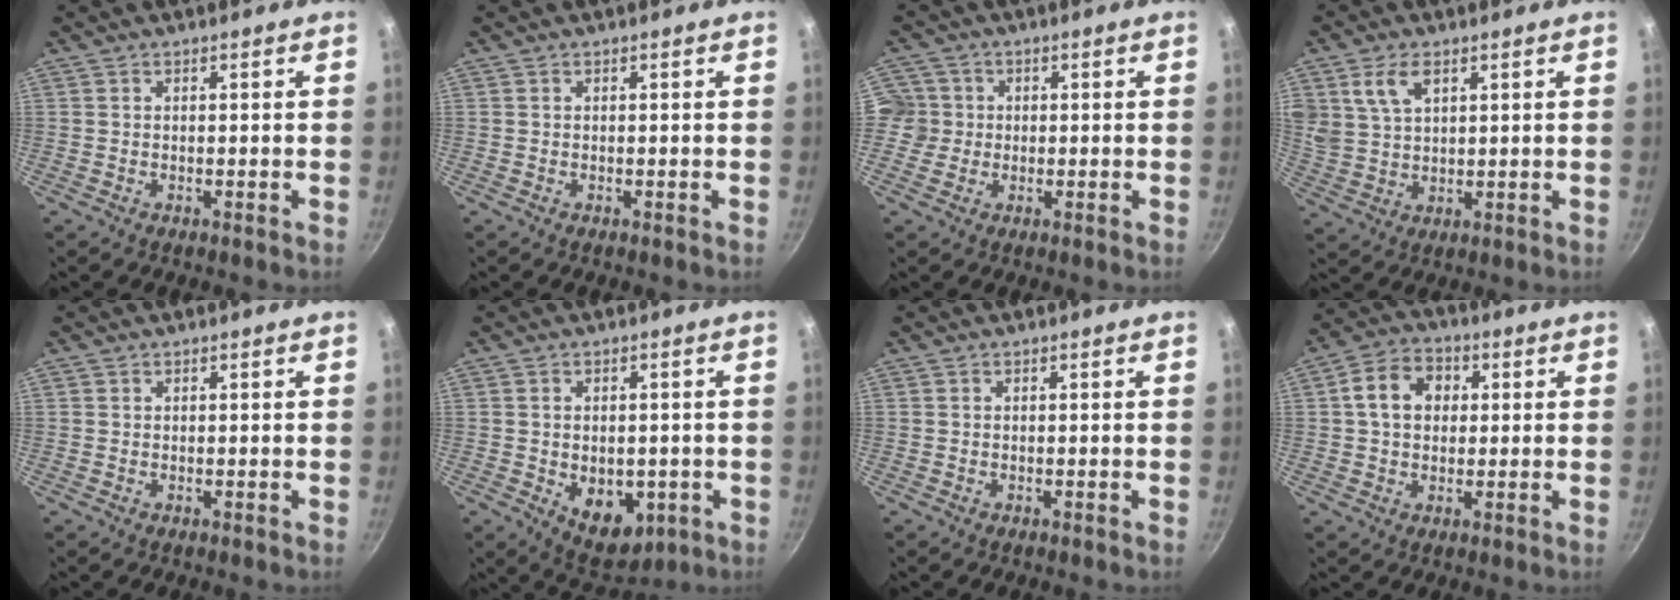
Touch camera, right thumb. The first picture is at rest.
{"total": 0.0}
{"total": 5.1, "force": [0.1, 5.0, 0.8], "torque": [0.021, 0.004, -0.009]}
{"total": 7.1, "force": [3.4, 4.3, 4.4], "torque": [-0.073, -0.012, 0.074]}
{"total": 0.0}
{"total": 9.7, "force": [-2.2, 6.4, 6.9], "torque": [-0.063, -0.009, -0.014]}
{"total": 0.0}
{"total": 8.8, "force": [1.6, 6.8, 5.3], "torque": [-0.068, 0.015, 0.015]}